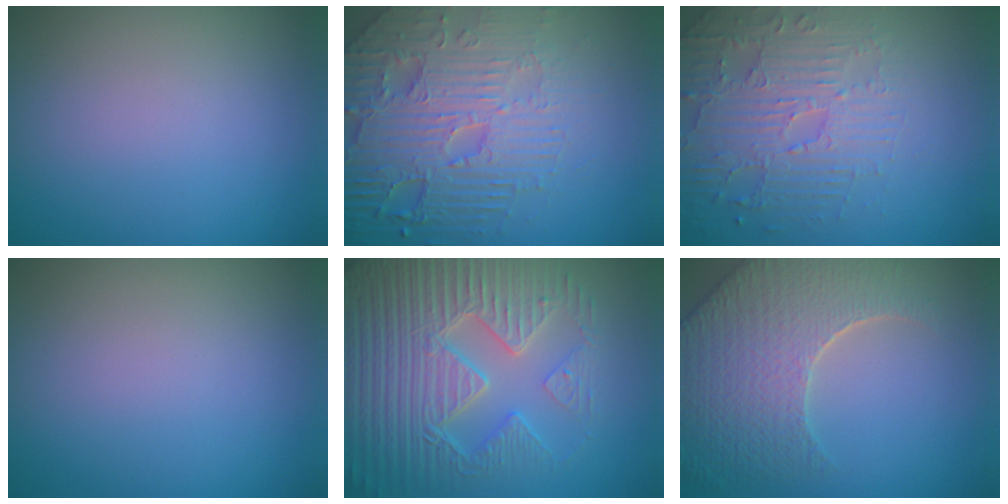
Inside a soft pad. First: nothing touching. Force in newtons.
{"total": 8.6, "press": 6.2, "slide": 6.0}
{"total": 4.7, "press": 4.0, "slide": 2.5}
{"total": 0.0}
{"total": 8.3, "press": 6.4, "slide": 5.3}
{"total": 8.3, "press": 6.1, "slide": 5.6}